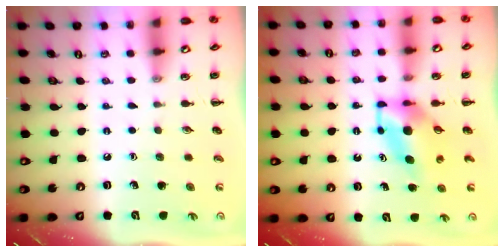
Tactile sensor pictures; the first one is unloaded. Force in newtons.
{"total": 5.7, "press": 5.6, "slide": 1.1}